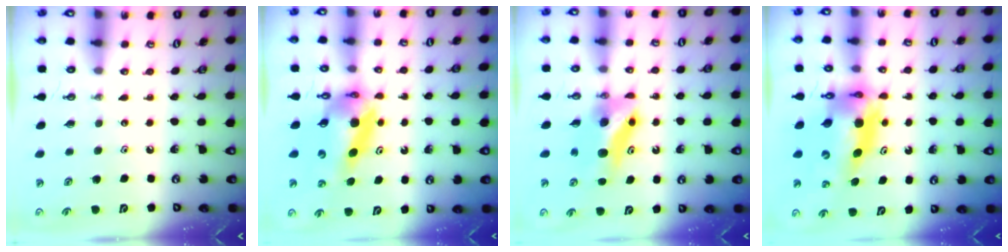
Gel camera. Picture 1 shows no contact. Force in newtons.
{"total": 10.9, "press": 10.9, "slide": 1.1}
{"total": 6.6, "press": 6.6, "slide": 0.5}
{"total": 12.5, "press": 12.4, "slide": 1.3}